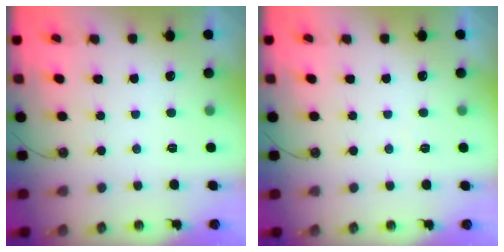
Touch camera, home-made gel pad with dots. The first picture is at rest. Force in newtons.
{"total": 3.1, "press": 3.1, "slide": 0.6}